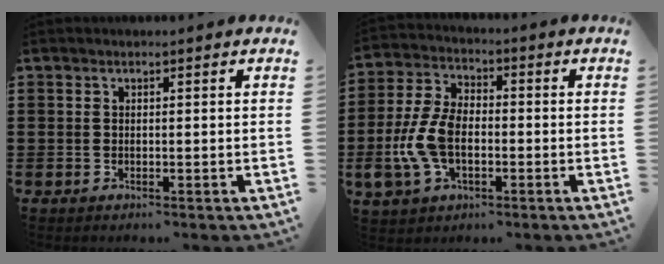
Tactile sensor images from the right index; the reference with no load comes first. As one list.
[{"total": 9.1, "force": [-2.1, 5.3, 7.0], "torque": [-0.170, 0.001, -0.044]}]